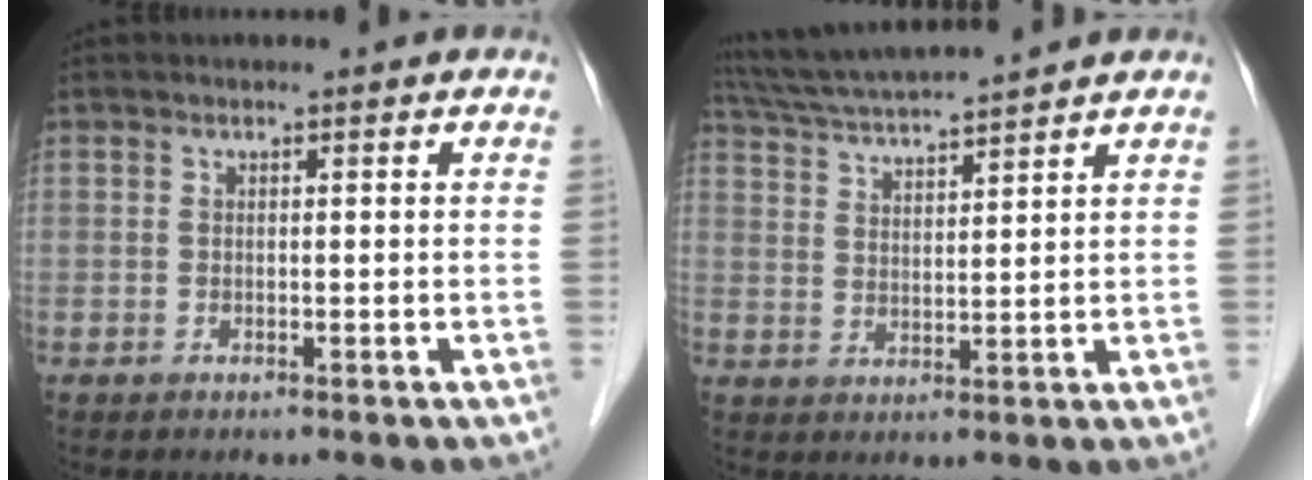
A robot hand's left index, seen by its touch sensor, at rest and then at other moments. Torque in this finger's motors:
{"motor_torque": [0.36, -0.41, 0.11, 0.04]}